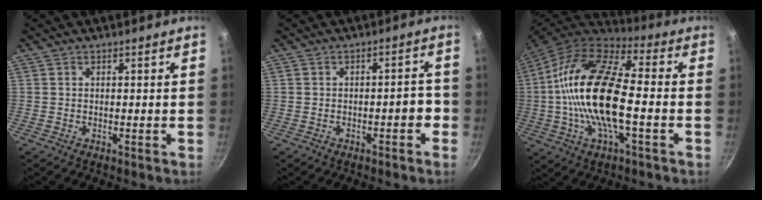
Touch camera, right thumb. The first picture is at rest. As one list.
[{"total": 3.3, "force": [-1.6, 1.5, 2.4], "torque": [-0.018, 0.026, -0.018]}, {"total": 20.5, "force": [-1.8, 8.3, 18.7], "torque": [-0.352, 0.030, -0.051]}]